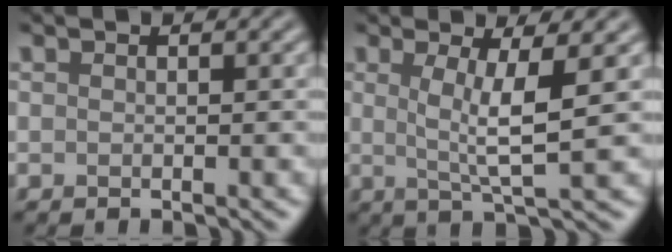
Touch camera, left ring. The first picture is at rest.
{"total": 4.5, "force": [0.7, 0.7, 4.4], "torque": [-0.079, -0.005, 0.015]}